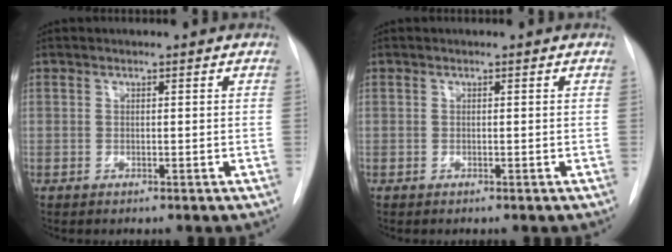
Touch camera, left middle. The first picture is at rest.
{"total": 0.0}